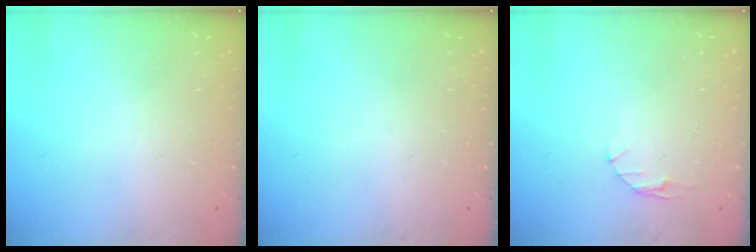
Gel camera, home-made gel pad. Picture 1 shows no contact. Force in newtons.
{"total": 0.0}
{"total": 3.1, "press": 3.1, "slide": 0.4}